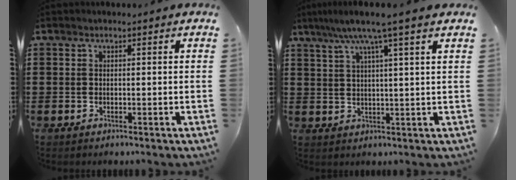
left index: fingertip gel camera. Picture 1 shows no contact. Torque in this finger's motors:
{"motor_torque": [2.14, 0.00, 0.39, 0.21]}